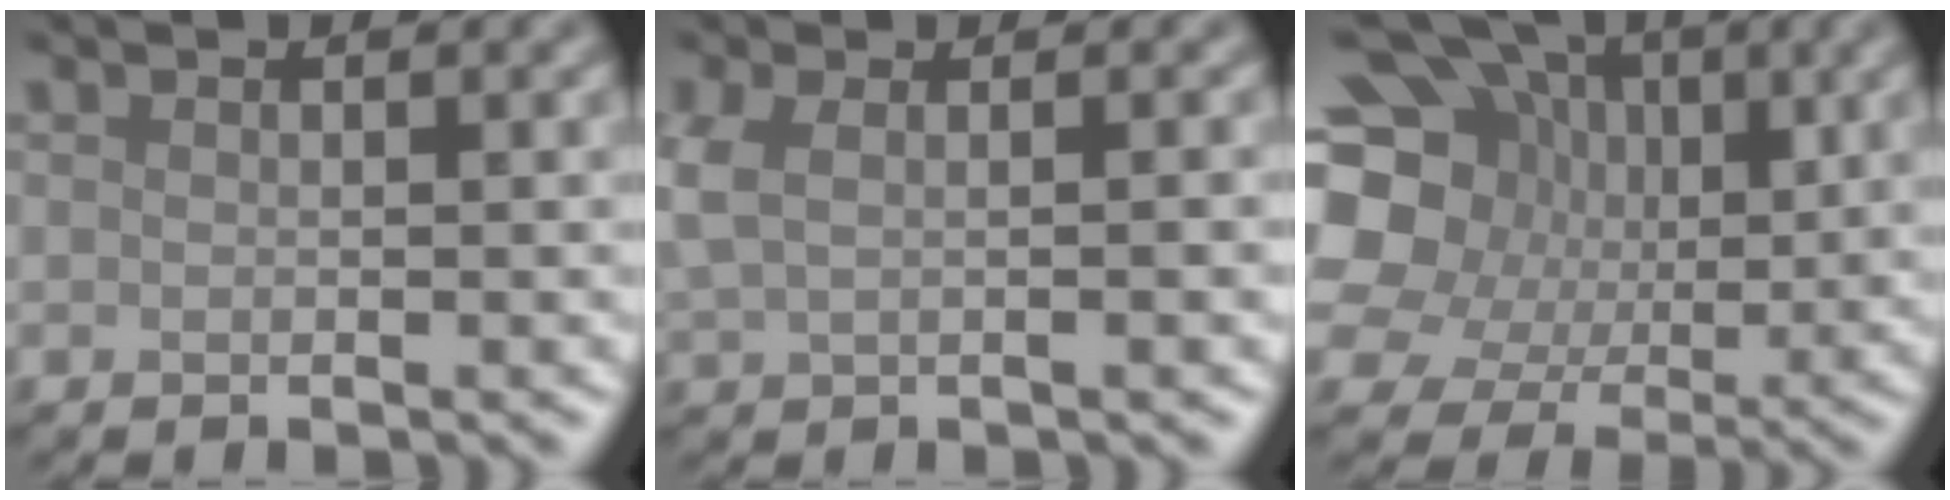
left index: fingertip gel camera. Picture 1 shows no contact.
{"total": 3.3, "force": [0.2, 1.5, 3.0], "torque": [-0.048, 0.007, 0.008]}
{"total": 15.2, "force": [2.7, 12.6, 8.0], "torque": [-0.175, 0.024, 0.033]}